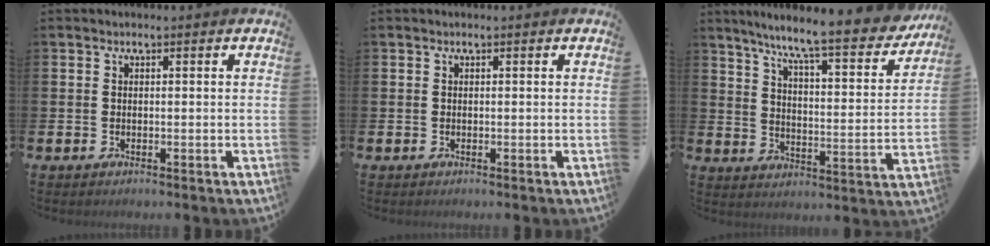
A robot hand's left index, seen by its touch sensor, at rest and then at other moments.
{"total": 0.0}
{"total": 9.2, "force": [8.0, 0.5, 4.6], "torque": [-0.108, -0.060, 0.127]}